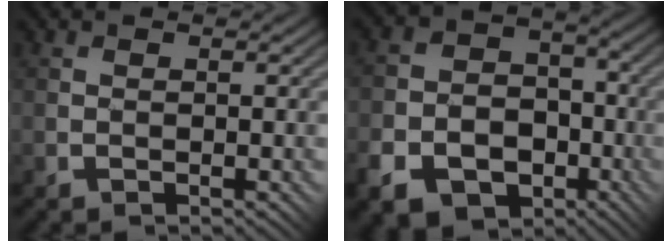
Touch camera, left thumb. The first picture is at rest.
{"total": 12.3, "force": [-6.2, 9.1, 5.5], "torque": [-0.119, -0.031, -0.118]}